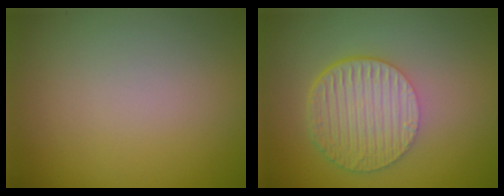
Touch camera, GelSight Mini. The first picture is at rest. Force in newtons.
{"total": 6.1, "press": 4.1, "slide": 4.5}